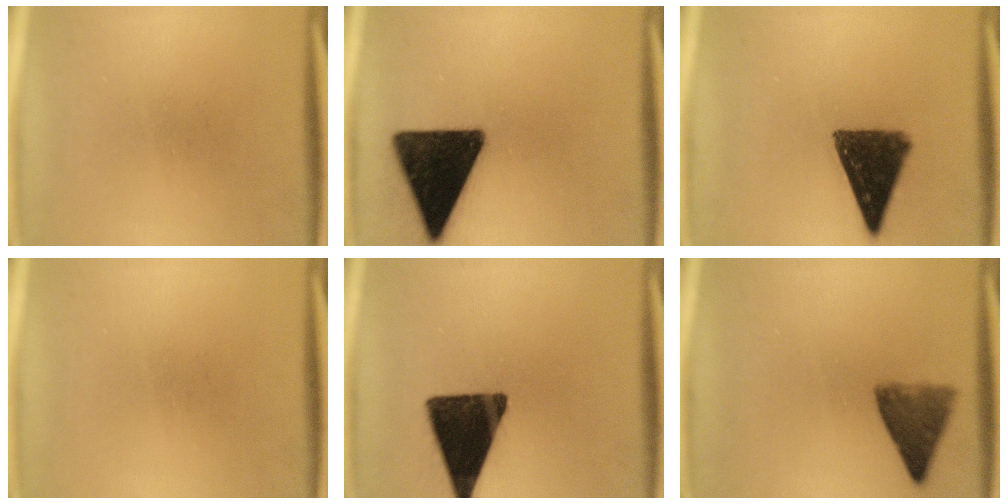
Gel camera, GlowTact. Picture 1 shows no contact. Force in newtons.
{"total": 17.5}
{"total": 12.4}
{"total": 0.0}
{"total": 16.0}
{"total": 6.0}